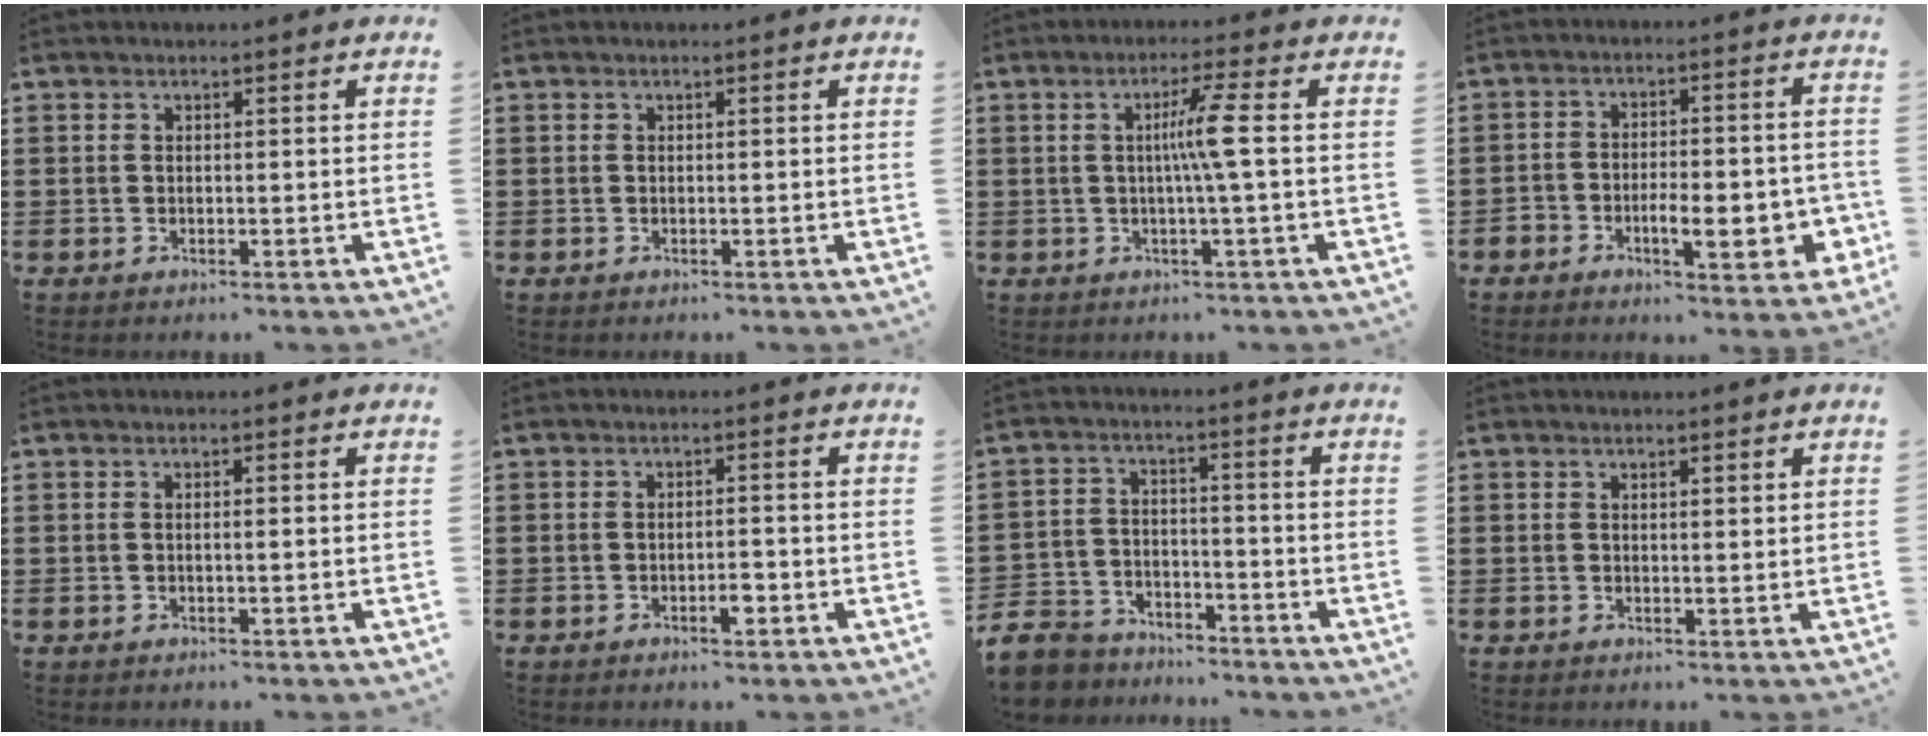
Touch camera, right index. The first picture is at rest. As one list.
[{"total": 0.0}, {"total": 5.2, "force": [0.2, -0.8, 5.1], "torque": [-0.098, -0.009, -0.004]}, {"total": 7.3, "force": [-3.0, 3.4, 5.8], "torque": [-0.078, 0.000, -0.052]}, {"total": 0.5, "force": [-0.1, 0.0, 0.5], "torque": [-0.009, -0.002, -0.003]}, {"total": 2.4, "force": [-1.2, 0.7, 1.9], "torque": [-0.033, 0.002, -0.021]}, {"total": 7.0, "force": [-6.7, 1.9, 0.5], "torque": [-0.038, 0.007, -0.141]}, {"total": 0.9, "force": [0.8, 0.3, 0.3], "torque": [-0.007, 0.002, 0.014]}]